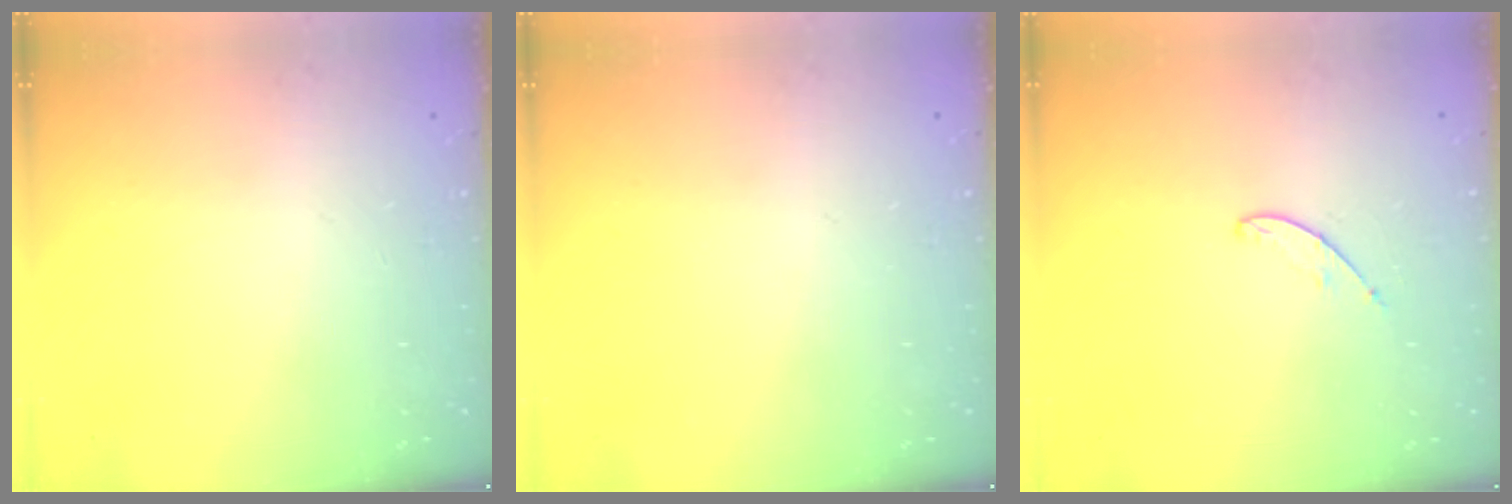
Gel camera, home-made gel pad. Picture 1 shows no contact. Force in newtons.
{"total": 0.0}
{"total": 3.8, "press": 3.8, "slide": 0.3}